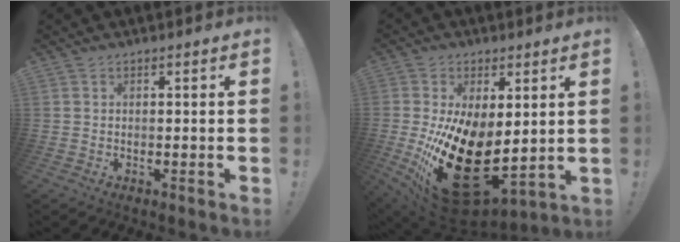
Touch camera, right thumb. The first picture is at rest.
{"total": 24.3, "force": [-3.4, 13.8, 19.7], "torque": [-0.339, -0.008, -0.030]}